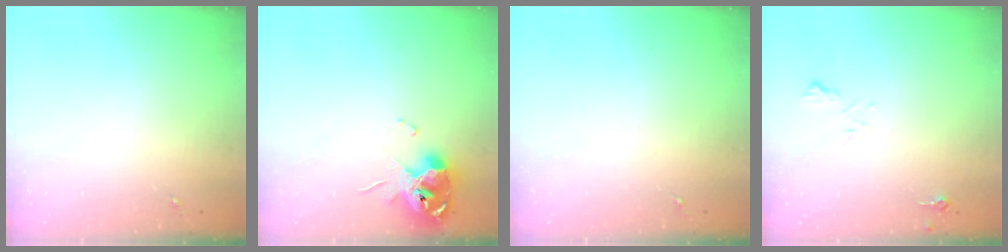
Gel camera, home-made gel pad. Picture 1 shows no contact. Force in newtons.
{"total": 11.9, "press": 11.8, "slide": 1.4}
{"total": 0.0}
{"total": 6.4, "press": 6.3, "slide": 1.2}